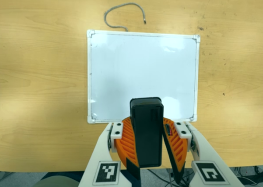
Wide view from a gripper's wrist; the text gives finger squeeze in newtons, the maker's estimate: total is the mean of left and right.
{"total": 10.8, "left": 11.0, "right": 10.5}